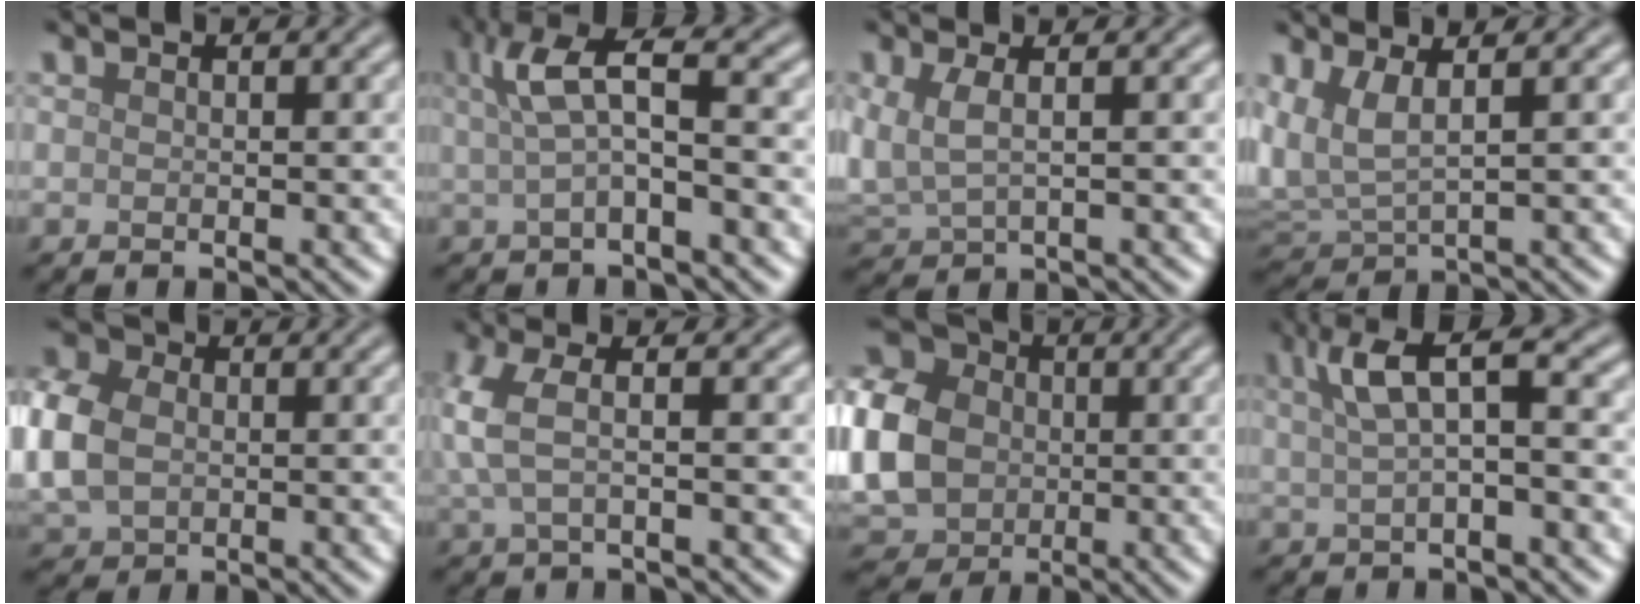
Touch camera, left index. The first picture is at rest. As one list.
[{"total": 4.5, "force": [0.7, 1.1, 4.3], "torque": [-0.083, 0.015, 0.011]}, {"total": 2.8, "force": [0.7, 1.3, 2.4], "torque": [-0.063, -0.003, 0.012]}, {"total": 3.6, "force": [1.1, 1.5, 3.0], "torque": [-0.082, -0.004, 0.024]}, {"total": 7.6, "force": [0.1, 5.9, 4.8], "torque": [-0.147, 0.008, 0.002]}, {"total": 3.8, "force": [0.1, 1.3, 3.6], "torque": [-0.089, 0.007, -0.003]}, {"total": 10.9, "force": [-0.3, 8.8, 6.3], "torque": [-0.164, 0.000, -0.008]}, {"total": 4.5, "force": [1.2, 1.2, 4.2], "torque": [-0.078, 0.016, 0.019]}]